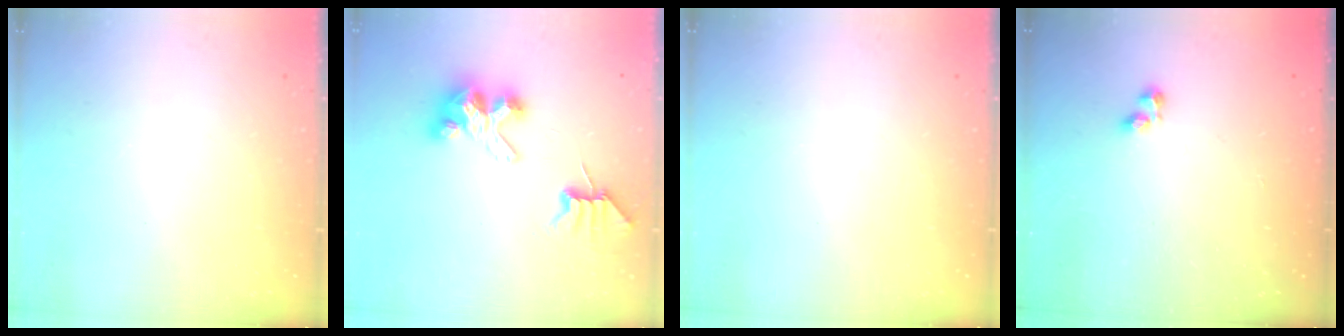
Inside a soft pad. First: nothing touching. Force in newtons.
{"total": 7.0, "press": 7.0, "slide": 0.6}
{"total": 0.0}
{"total": 1.4, "press": 1.2, "slide": 0.7}